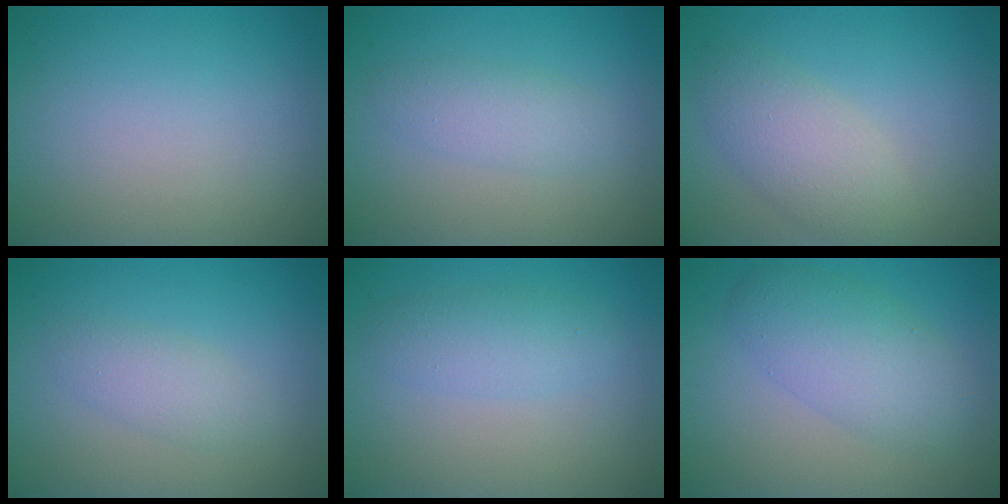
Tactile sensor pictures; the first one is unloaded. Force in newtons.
{"total": 2.2, "press": 2.2, "slide": 0.2}
{"total": 3.8, "press": 3.8, "slide": 0.3}
{"total": 2.0, "press": 2.0, "slide": 0.1}
{"total": 2.4, "press": 2.4, "slide": 0.0}
{"total": 4.9, "press": 4.9, "slide": 0.1}